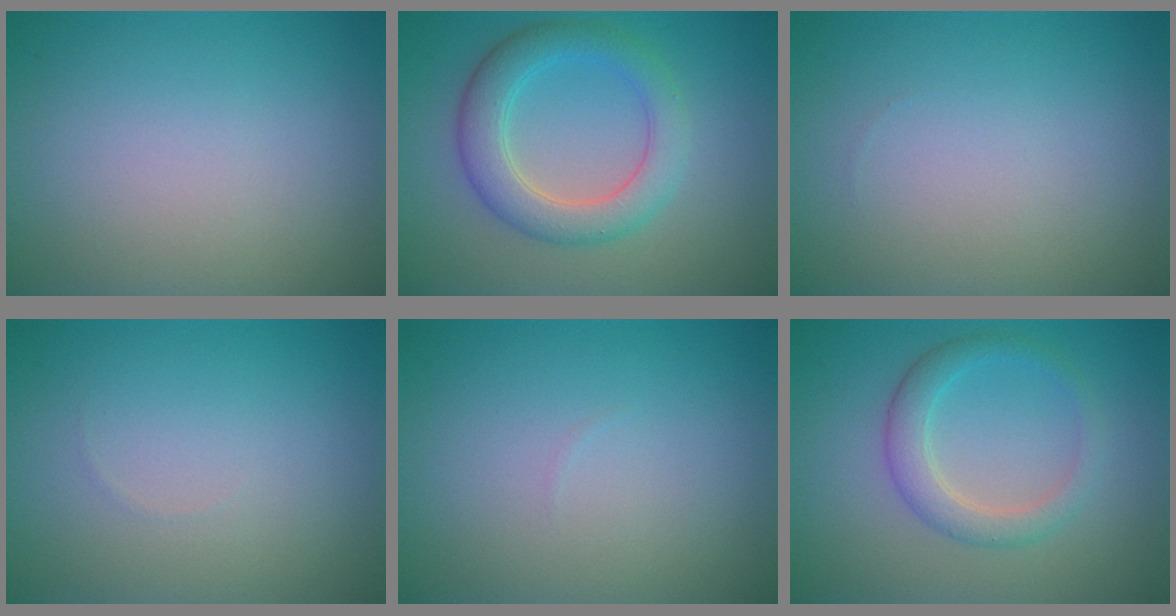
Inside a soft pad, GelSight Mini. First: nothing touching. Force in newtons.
{"total": 4.8, "press": 4.8, "slide": 0.0}
{"total": 0.0}
{"total": 0.0}
{"total": 0.0}
{"total": 3.0, "press": 3.0, "slide": 0.1}